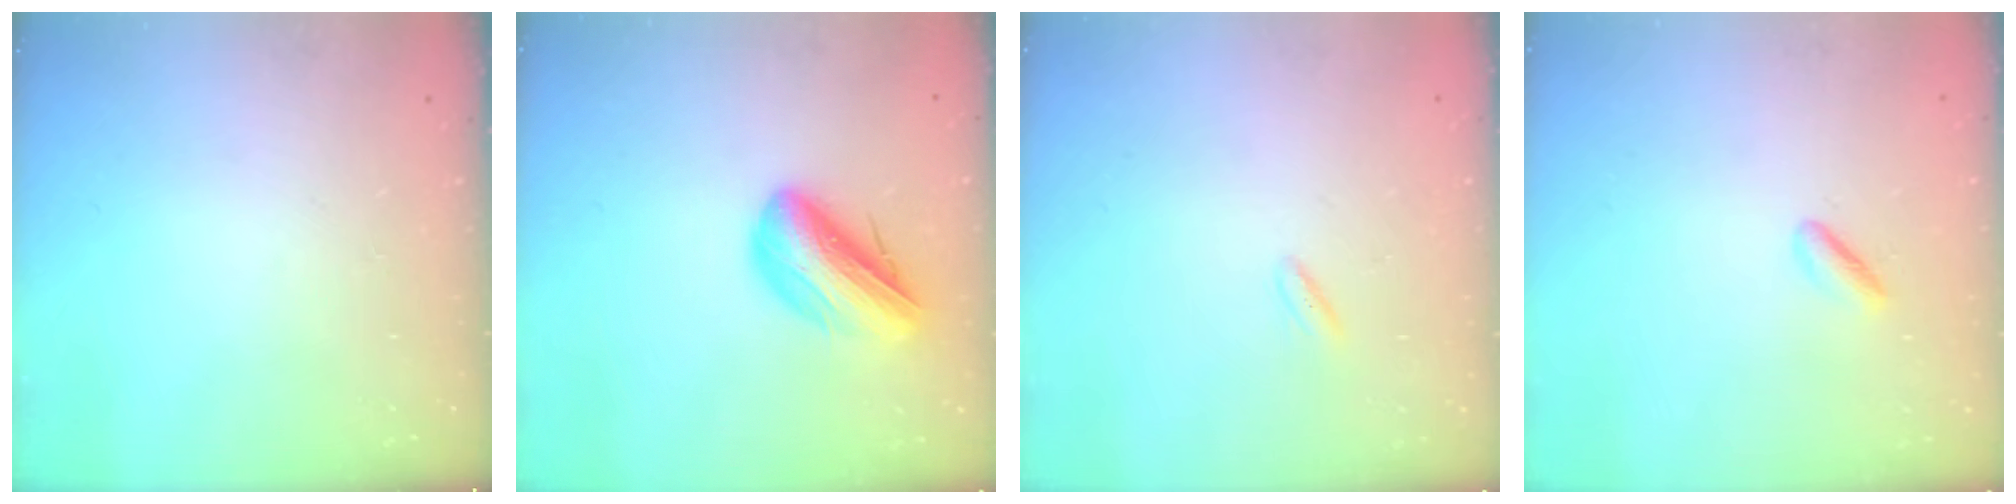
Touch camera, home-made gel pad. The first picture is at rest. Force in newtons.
{"total": 14.0, "press": 13.6, "slide": 3.3}
{"total": 2.2, "press": 2.0, "slide": 1.0}
{"total": 1.7, "press": 1.3, "slide": 1.1}